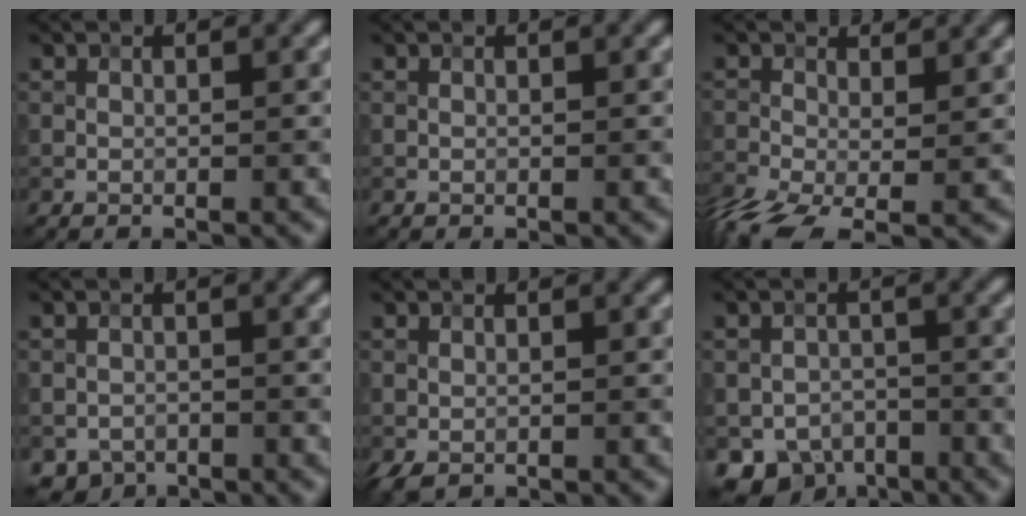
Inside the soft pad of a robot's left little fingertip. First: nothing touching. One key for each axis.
{"total": 0.0}
{"total": 6.0, "fx": -2.7, "fy": 2.9, "fz": 4.5, "tx": -0.105, "ty": -0.013, "tz": -0.062}
{"total": 1.7, "fx": -0.9, "fy": 1.4, "fz": 0.3, "tx": -0.006, "ty": -0.006, "tz": -0.017}
{"total": 0.9, "fx": -0.1, "fy": 0.7, "fz": 0.6, "tx": -0.019, "ty": -0.004, "tz": -0.001}
{"total": 5.2, "fx": -3.1, "fy": 3.7, "fz": 1.7, "tx": -0.025, "ty": -0.013, "tz": -0.050}